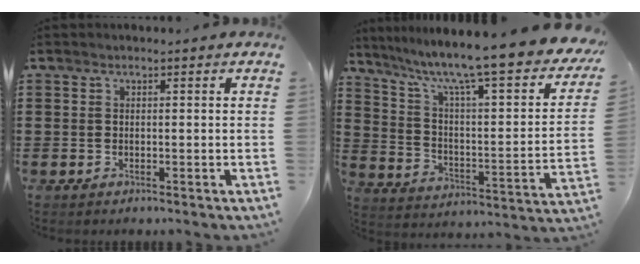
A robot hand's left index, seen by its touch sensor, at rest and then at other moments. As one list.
[{"total": 9.8, "force": [7.6, 0.3, 6.2], "torque": [-0.134, -0.068, 0.115]}]